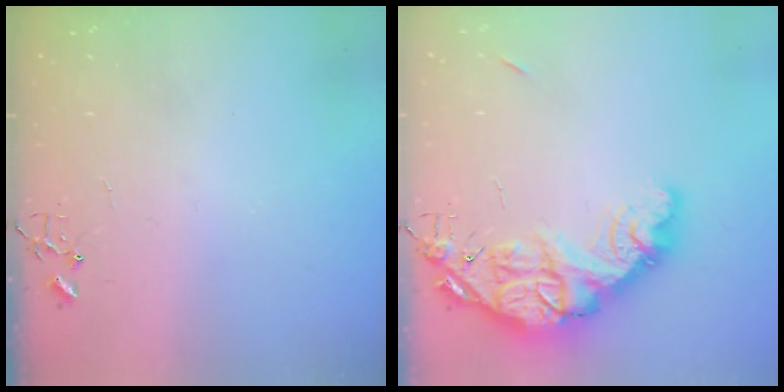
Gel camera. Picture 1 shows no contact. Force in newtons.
{"total": 20.6, "press": 20.5, "slide": 1.7}